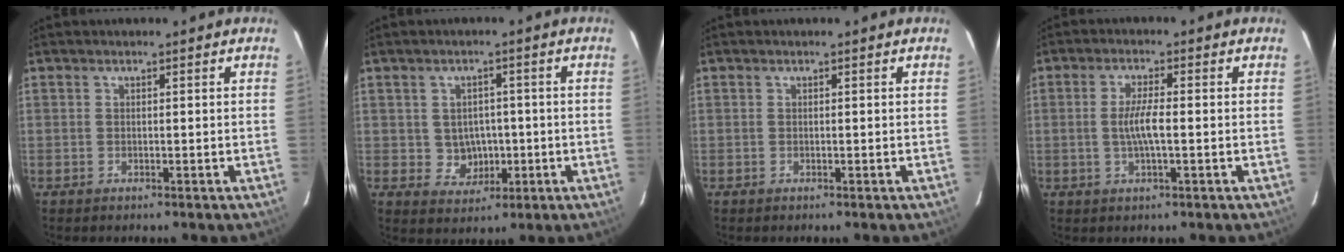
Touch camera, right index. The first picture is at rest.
{"total": 5.1, "force": [-0.5, 4.9, 1.5], "torque": [-0.037, 0.013, 0.009]}
{"total": 0.0}
{"total": 4.5, "force": [-0.6, 0.5, 4.5], "torque": [-0.083, -0.002, -0.010]}